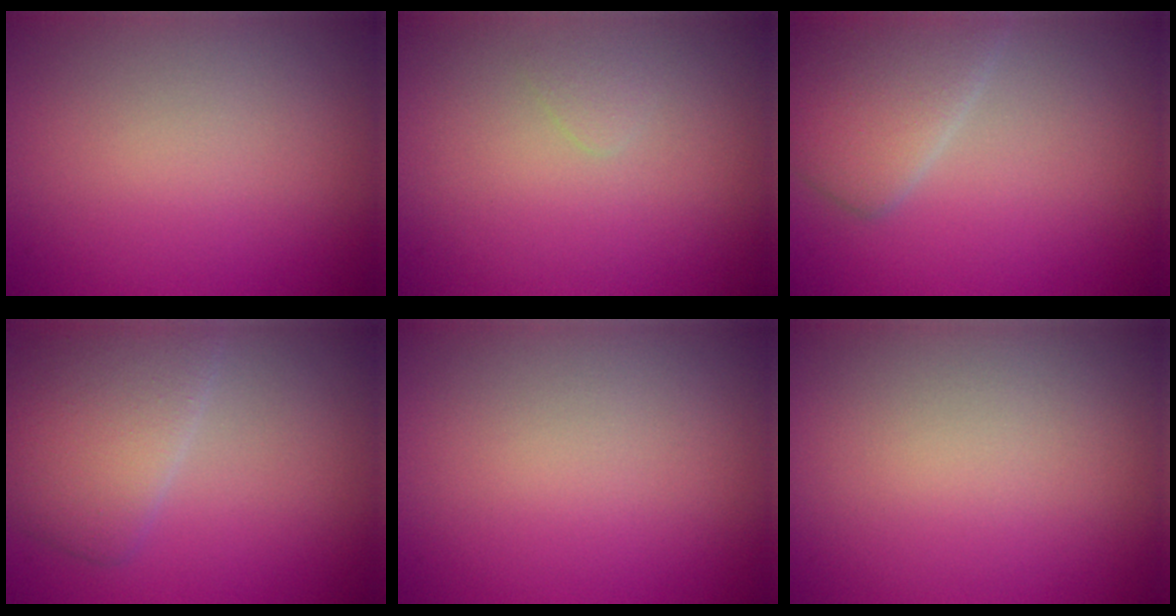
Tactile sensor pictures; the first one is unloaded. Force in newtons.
{"total": 0.6, "press": 0.6, "slide": 0.1}
{"total": 4.4, "press": 4.4, "slide": 0.2}
{"total": 5.0, "press": 5.0, "slide": 0.3}
{"total": 0.0}
{"total": 0.0}